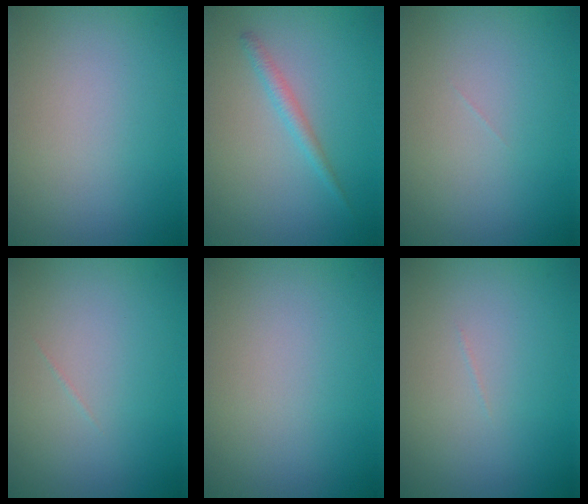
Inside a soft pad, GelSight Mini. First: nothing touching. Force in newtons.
{"total": 1.4, "press": 1.4, "slide": 0.1}
{"total": 0.0}
{"total": 0.0}
{"total": 0.0}
{"total": 0.0}